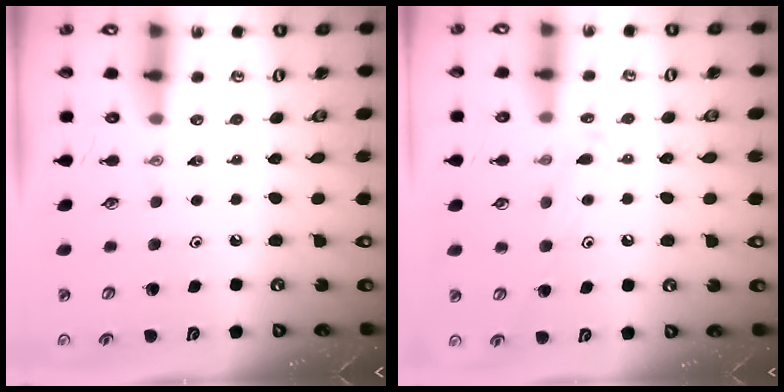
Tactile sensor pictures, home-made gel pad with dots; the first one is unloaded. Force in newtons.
{"total": 9.2, "press": 9.2, "slide": 0.6}